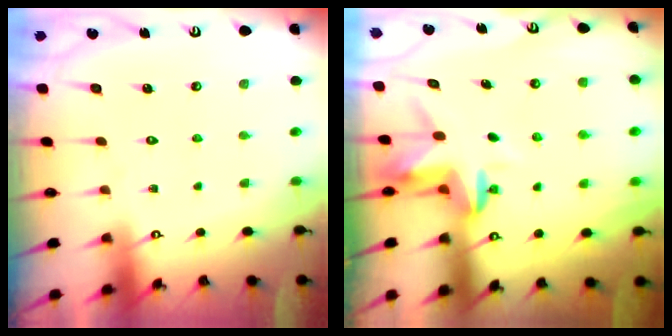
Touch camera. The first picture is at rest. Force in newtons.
{"total": 3.3, "press": 3.3, "slide": 0.2}